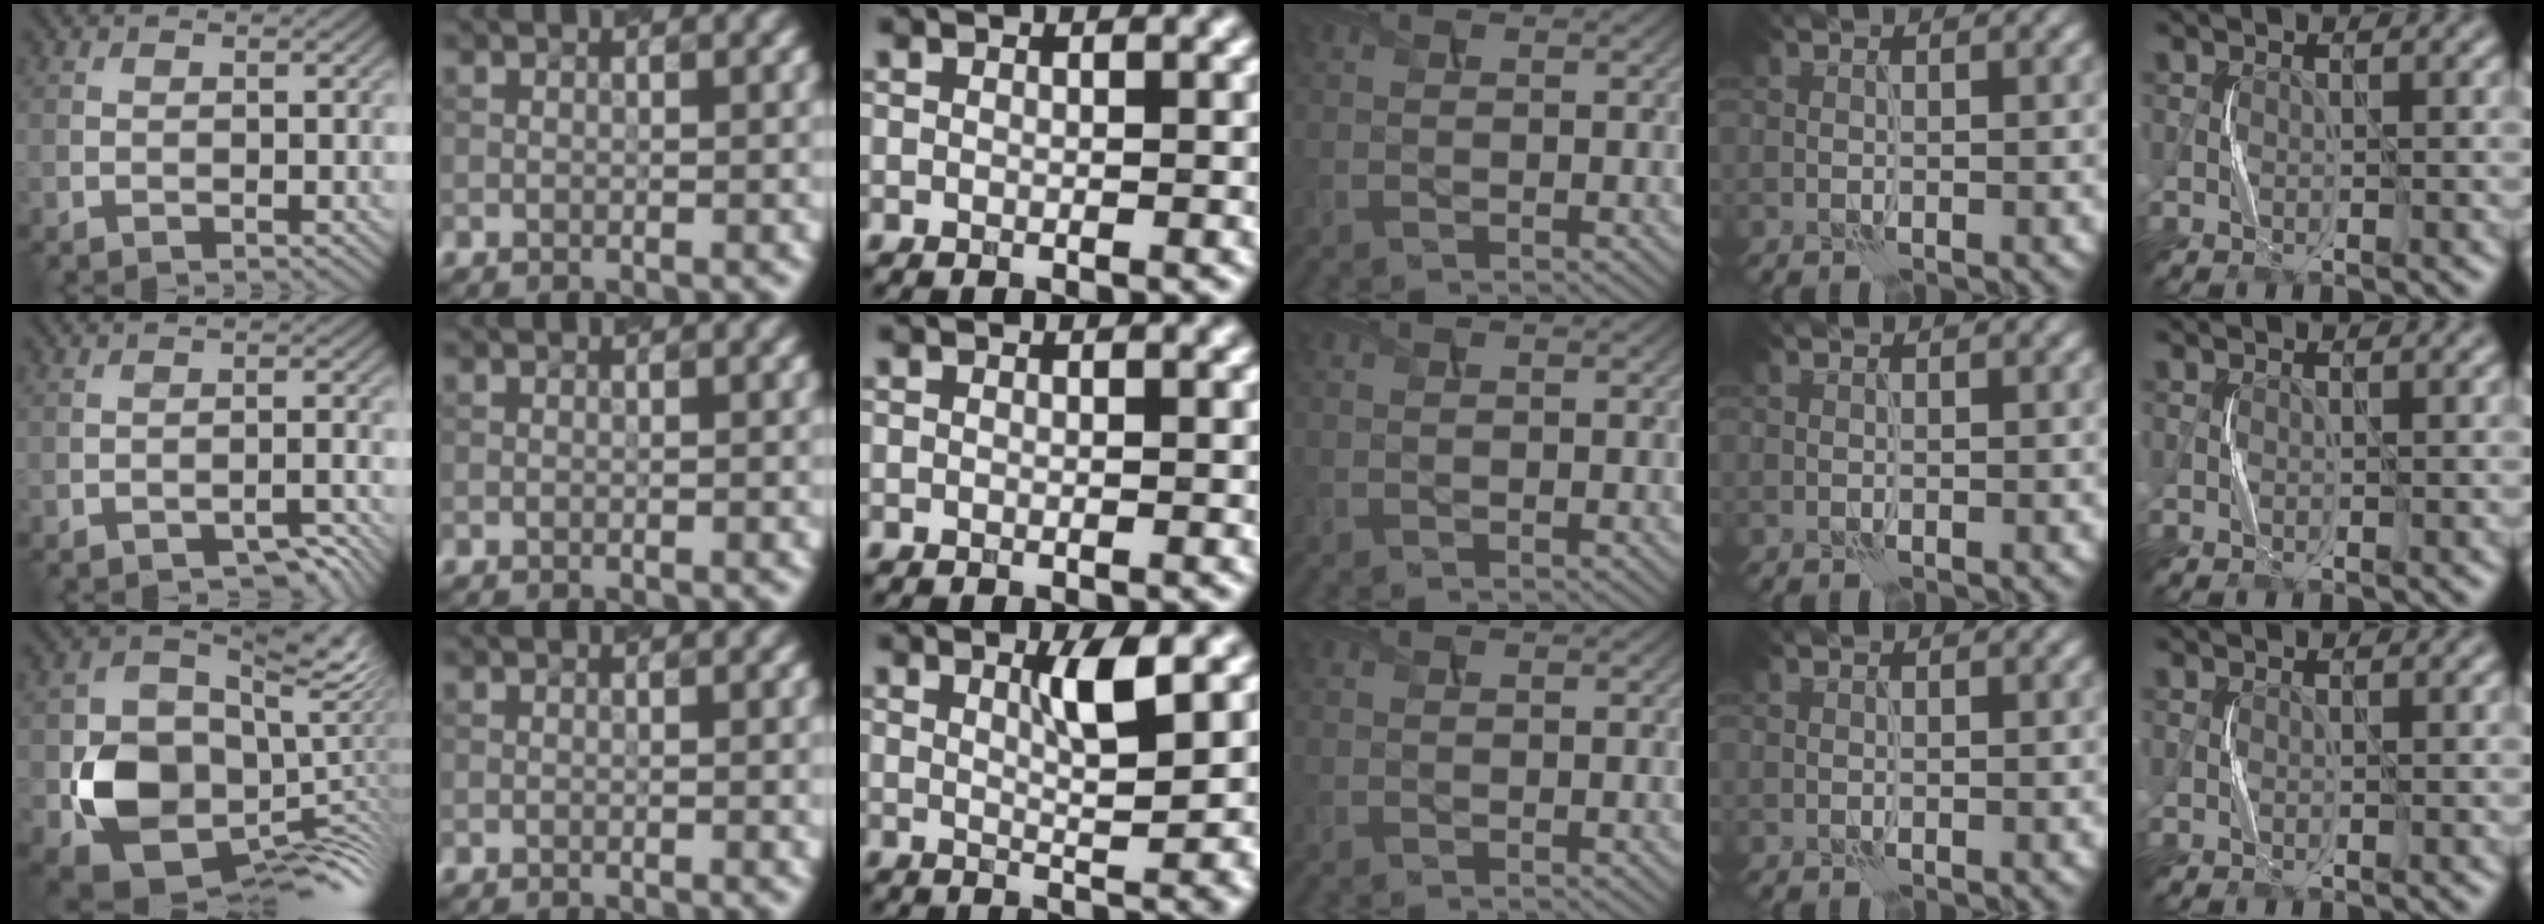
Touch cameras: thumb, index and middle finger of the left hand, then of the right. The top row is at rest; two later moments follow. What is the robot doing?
{"motion": "squeeze", "object": "stress ball aka squeeze ball"}